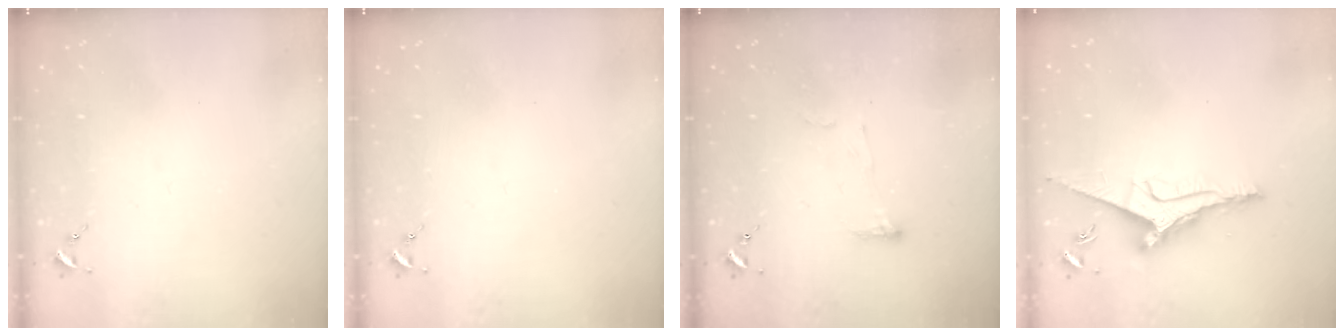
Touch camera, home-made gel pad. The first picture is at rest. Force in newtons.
{"total": 0.0}
{"total": 4.1, "press": 4.1, "slide": 0.7}
{"total": 10.2, "press": 10.2, "slide": 0.2}